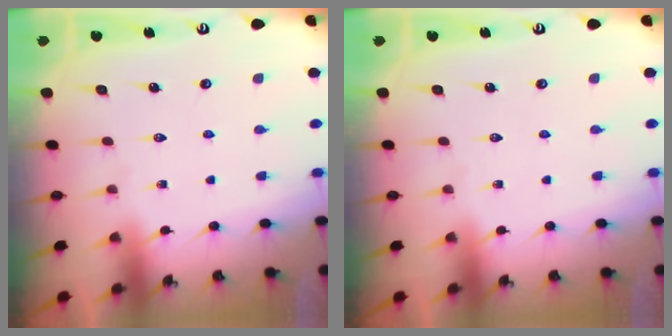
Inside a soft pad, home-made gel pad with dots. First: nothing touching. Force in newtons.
{"total": 0.0}